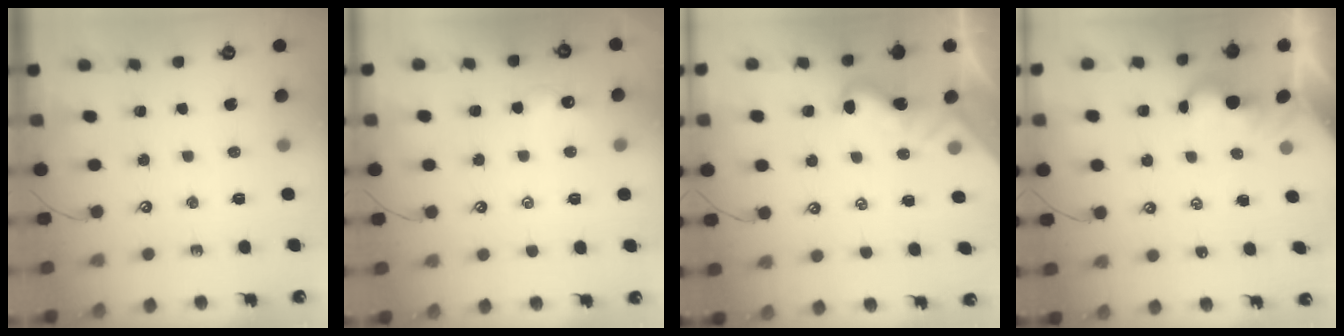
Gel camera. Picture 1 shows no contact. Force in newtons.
{"total": 0.6, "press": 0.2, "slide": 0.5}
{"total": 2.0, "press": 2.0, "slide": 0.5}
{"total": 1.9, "press": 1.9, "slide": 0.2}